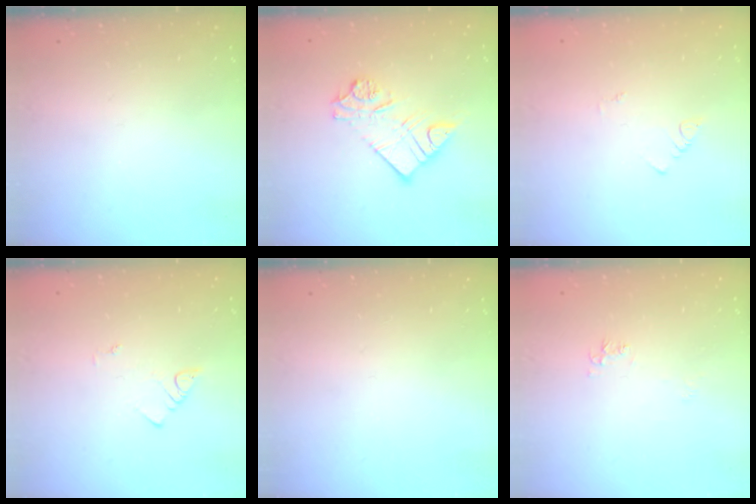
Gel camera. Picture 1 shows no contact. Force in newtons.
{"total": 13.3, "press": 13.3, "slide": 1.4}
{"total": 1.1, "press": 1.1, "slide": 0.3}
{"total": 2.1, "press": 2.1, "slide": 0.4}
{"total": 0.0}
{"total": 4.9, "press": 4.9, "slide": 0.6}